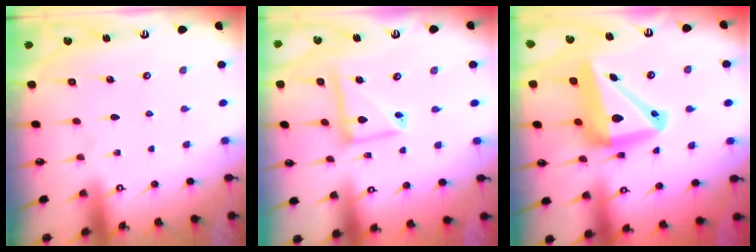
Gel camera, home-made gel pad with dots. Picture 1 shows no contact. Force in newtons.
{"total": 10.5, "press": 10.5, "slide": 0.9}
{"total": 15.7, "press": 15.4, "slide": 3.0}